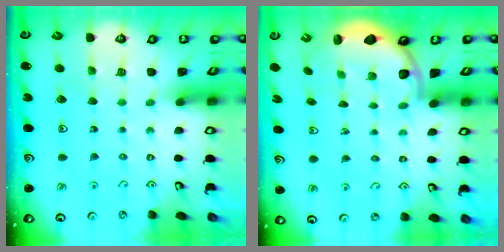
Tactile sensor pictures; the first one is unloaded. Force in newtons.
{"total": 2.6, "press": 2.5, "slide": 0.6}